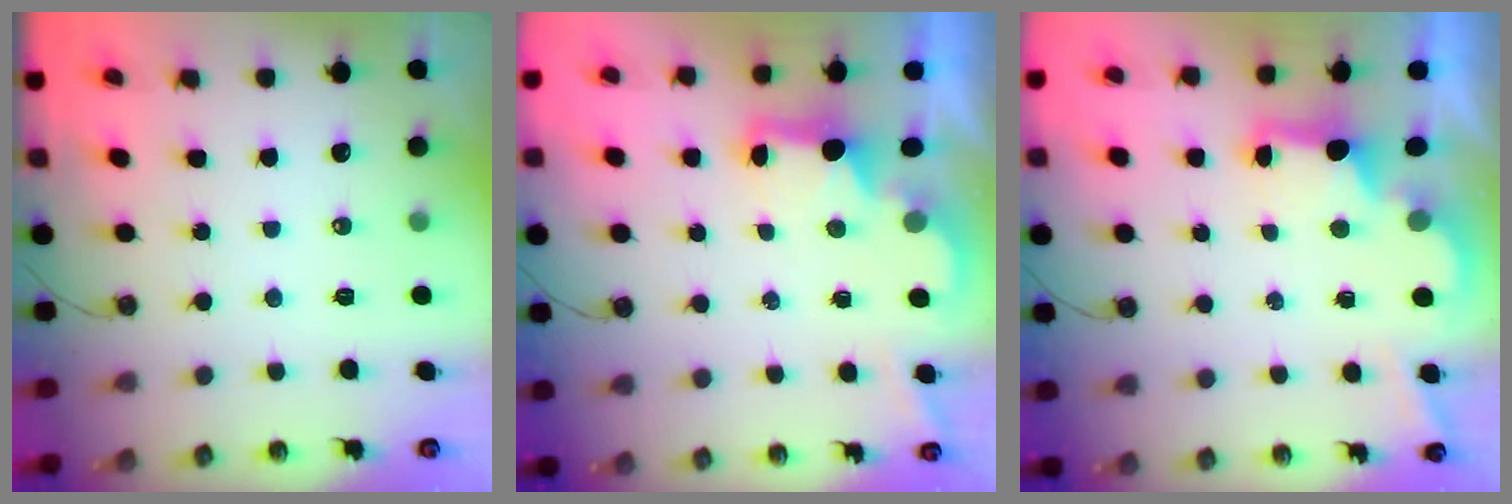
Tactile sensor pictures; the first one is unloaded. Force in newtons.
{"total": 2.5, "press": 2.3, "slide": 0.8}
{"total": 2.6, "press": 2.5, "slide": 0.7}